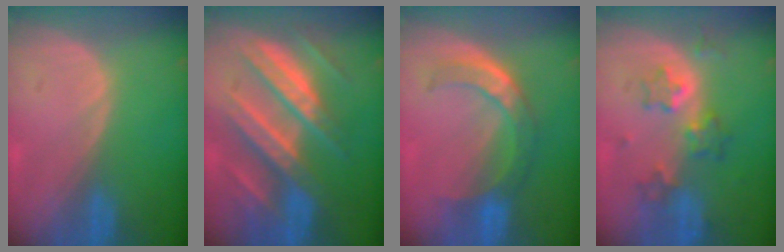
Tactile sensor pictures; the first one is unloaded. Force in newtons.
{"total": 11.4, "press": 11.3, "slide": 1.0}
{"total": 7.9, "press": 6.6, "slide": 4.3}
{"total": 6.0, "press": 5.8, "slide": 1.5}